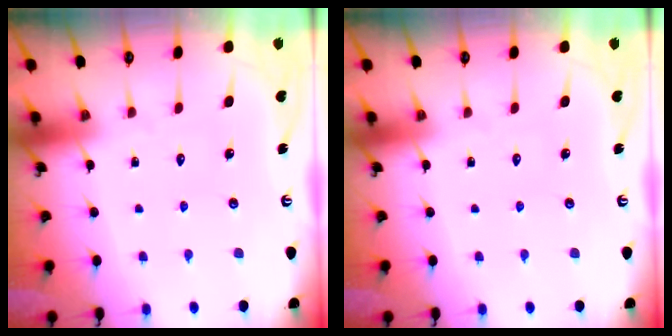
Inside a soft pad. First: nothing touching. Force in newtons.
{"total": 0.0}